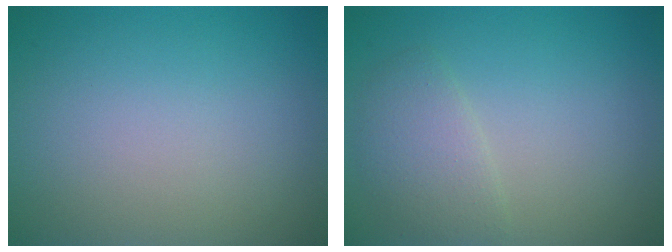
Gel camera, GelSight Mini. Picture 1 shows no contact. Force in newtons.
{"total": 2.4, "press": 2.4, "slide": 0.1}